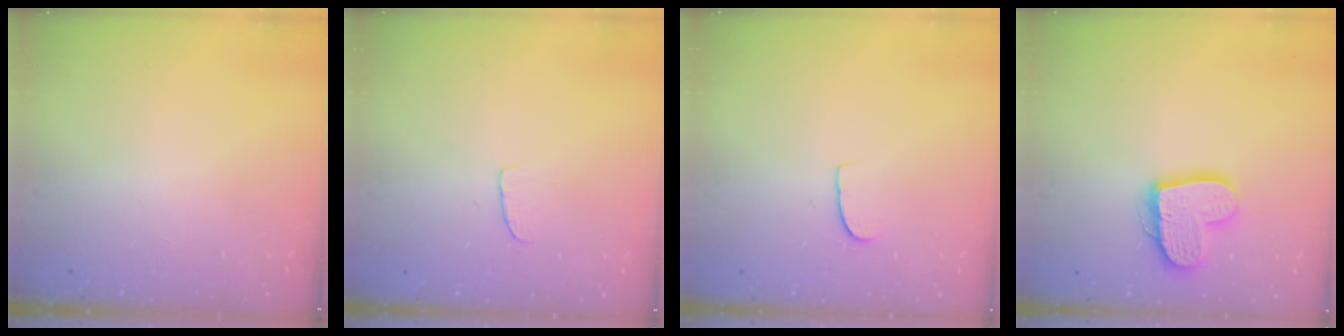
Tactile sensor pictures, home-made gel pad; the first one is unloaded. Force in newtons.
{"total": 3.1, "press": 3.1, "slide": 0.2}
{"total": 4.7, "press": 4.7, "slide": 0.3}
{"total": 14.8, "press": 14.7, "slide": 1.3}